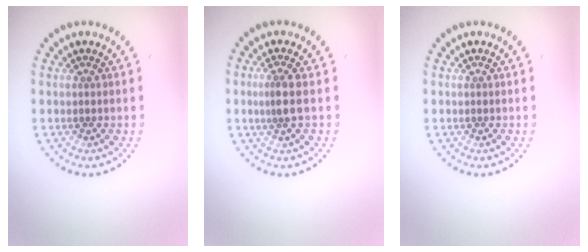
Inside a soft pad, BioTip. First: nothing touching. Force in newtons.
{"total": 1.9, "press": 1.5, "slide": 1.2}
{"total": 0.0}